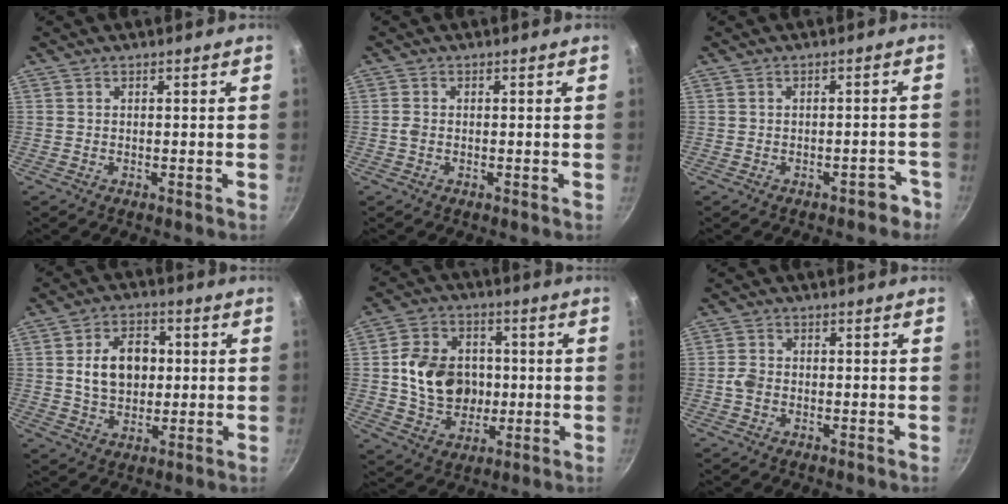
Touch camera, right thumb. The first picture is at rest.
{"total": 1.3, "force": [-0.3, 1.0, 0.8], "torque": [-0.016, 0.005, -0.007]}
{"total": 3.3, "force": [-2.3, 1.7, 1.6], "torque": [0.006, 0.040, -0.009]}
{"total": 10.9, "force": [1.3, 7.8, 7.5], "torque": [-0.094, 0.007, 0.019]}
{"total": 14.5, "force": [0.2, 11.7, 8.5], "torque": [-0.120, 0.016, 0.009]}
{"total": 2.6, "force": [-0.7, 2.0, 1.5], "torque": [-0.028, 0.013, -0.018]}